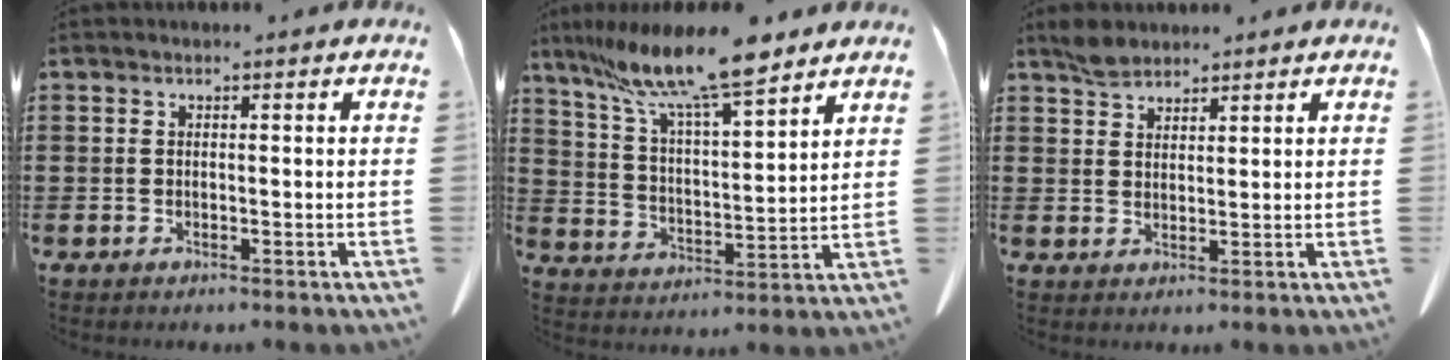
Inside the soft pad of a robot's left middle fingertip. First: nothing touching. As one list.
[{"total": 11.7, "force": [9.7, 0.8, 6.4], "torque": [-0.147, -0.056, 0.165]}, {"total": 3.1, "force": [2.6, 1.2, 1.0], "torque": [-0.026, 0.002, 0.052]}]